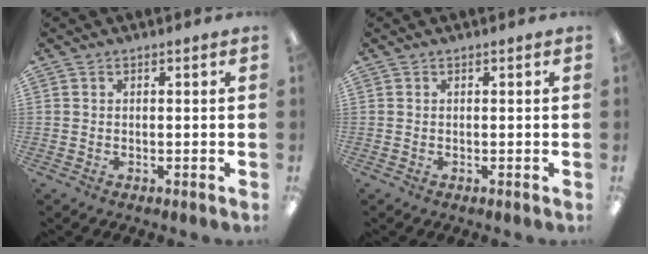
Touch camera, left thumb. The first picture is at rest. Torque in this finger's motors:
{"motor_torque": [-0.16, 0.05, 0.14, -0.10, 0.00]}